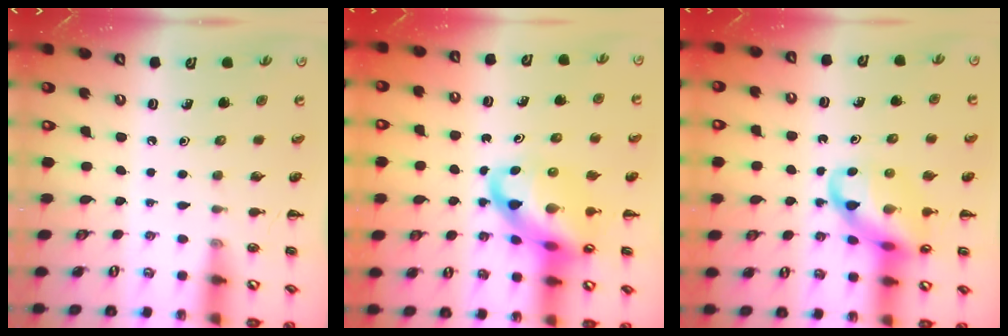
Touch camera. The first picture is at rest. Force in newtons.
{"total": 15.2, "press": 14.7, "slide": 3.9}
{"total": 14.2, "press": 14.0, "slide": 2.3}